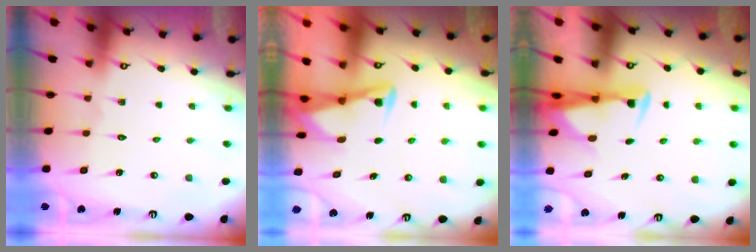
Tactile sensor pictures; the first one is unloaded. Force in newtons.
{"total": 3.0, "press": 3.0, "slide": 0.4}
{"total": 2.9, "press": 2.7, "slide": 1.0}